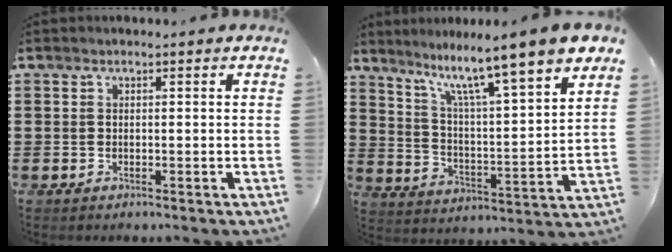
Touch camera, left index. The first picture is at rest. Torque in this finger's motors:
{"motor_torque": [1.40, -0.74, 1.05, 0.21]}